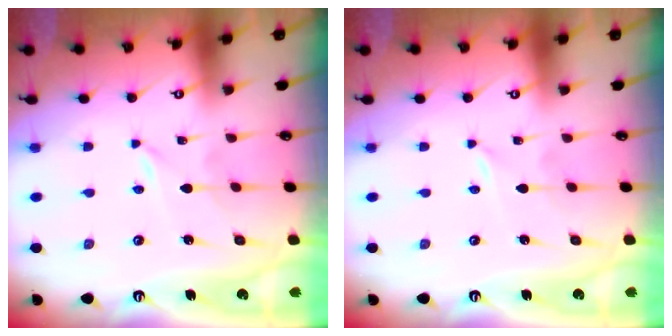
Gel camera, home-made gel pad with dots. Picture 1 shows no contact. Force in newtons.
{"total": 0.0}